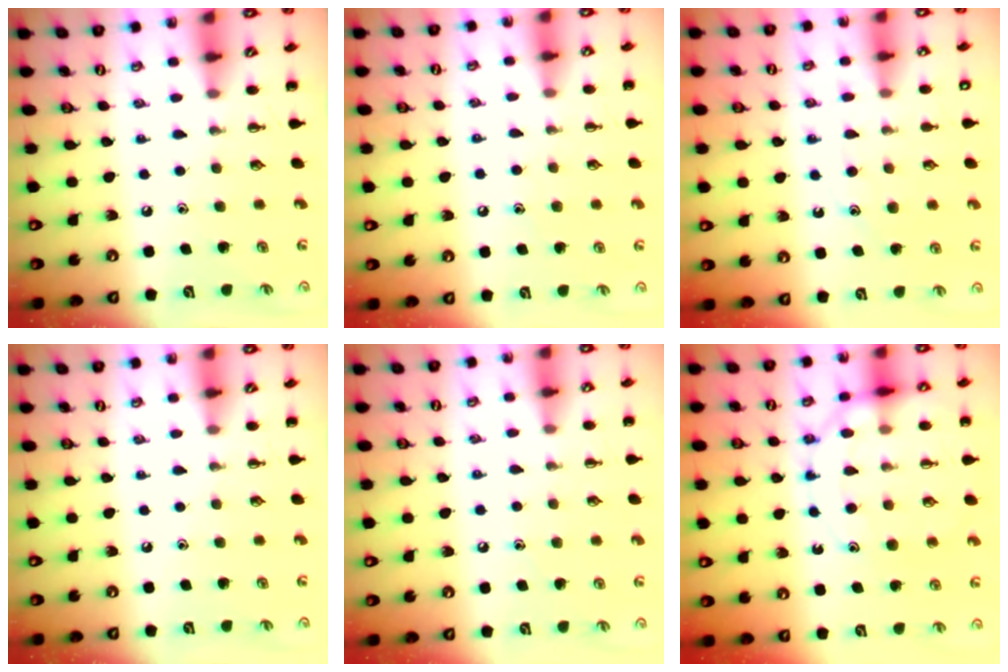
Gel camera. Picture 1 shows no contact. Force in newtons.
{"total": 7.4, "press": 7.2, "slide": 1.9}
{"total": 11.8, "press": 11.8, "slide": 0.7}
{"total": 0.0}
{"total": 7.1, "press": 6.8, "slide": 2.1}
{"total": 14.2, "press": 14.1, "slide": 1.2}